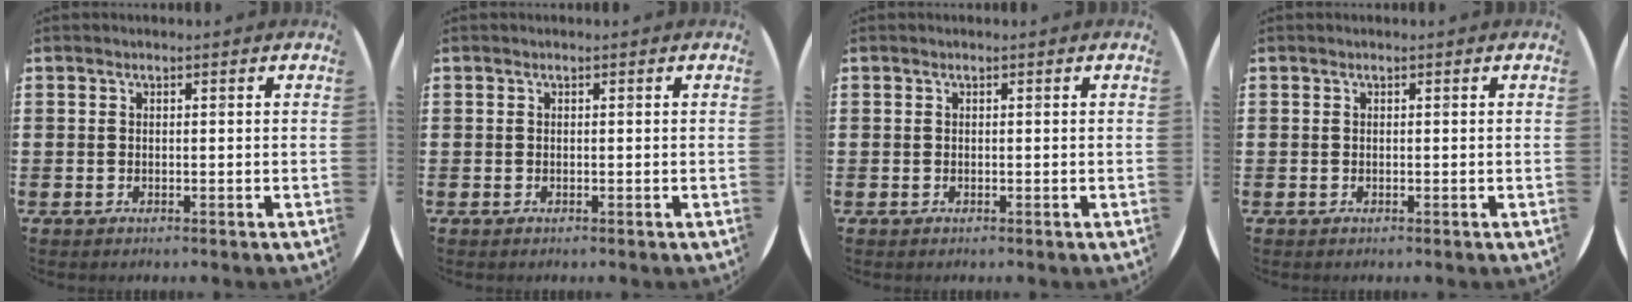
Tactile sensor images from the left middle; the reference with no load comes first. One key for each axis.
{"total": 0.0}
{"total": 0.0}
{"total": 0.0}